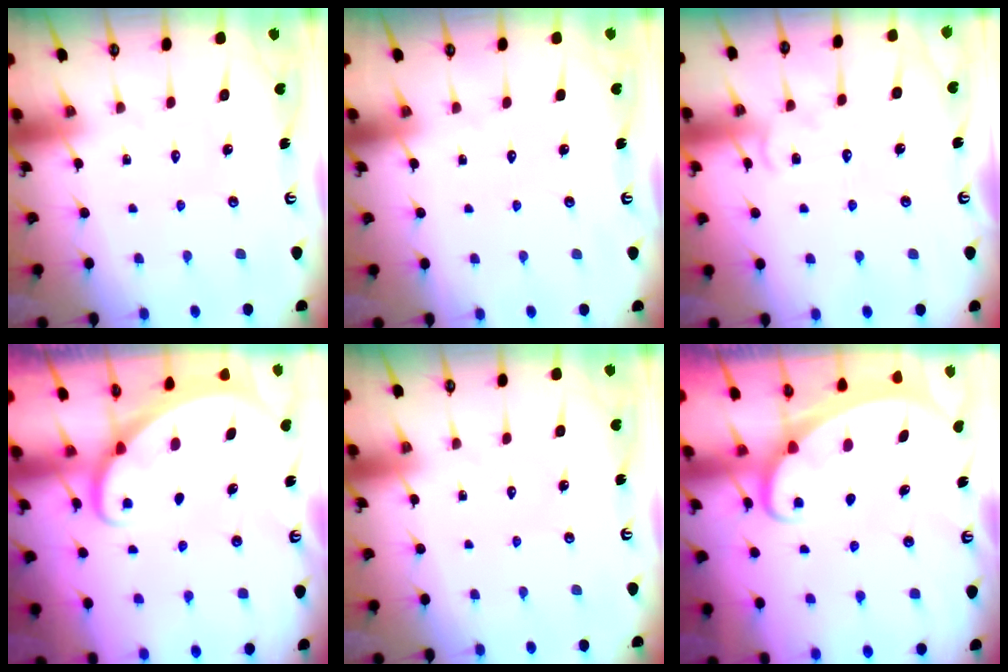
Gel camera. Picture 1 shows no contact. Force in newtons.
{"total": 0.0}
{"total": 9.7, "press": 9.7, "slide": 0.7}
{"total": 1.6, "press": 1.6, "slide": 0.1}
{"total": 0.0}
{"total": 2.0, "press": 2.0, "slide": 0.1}